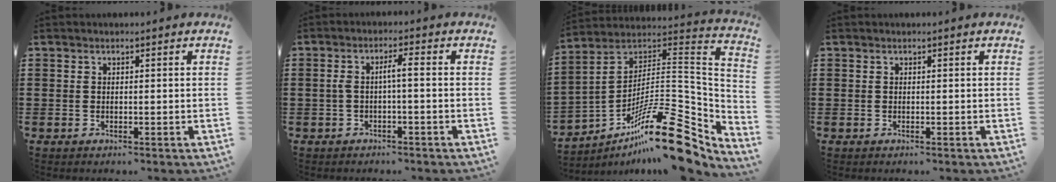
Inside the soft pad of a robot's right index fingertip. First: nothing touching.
{"total": 2.9, "force": [-0.4, 0.3, 2.9], "torque": [-0.063, 0.001, -0.013]}
{"total": 20.0, "force": [-12.0, 5.1, 15.1], "torque": [-0.235, 0.034, -0.211]}
{"total": 0.0}